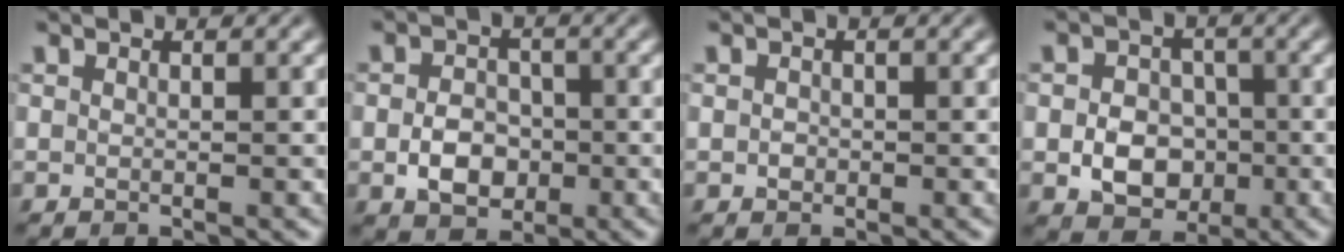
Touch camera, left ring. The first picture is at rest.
{"total": 3.9, "force": [-1.0, 2.9, 2.4], "torque": [-0.040, 0.000, -0.021]}
{"total": 0.8, "force": [-0.1, 0.7, 0.3], "torque": [-0.003, -0.004, -0.004]}
{"total": 4.8, "force": [-1.1, 3.8, 2.7], "torque": [-0.043, -0.003, -0.021]}